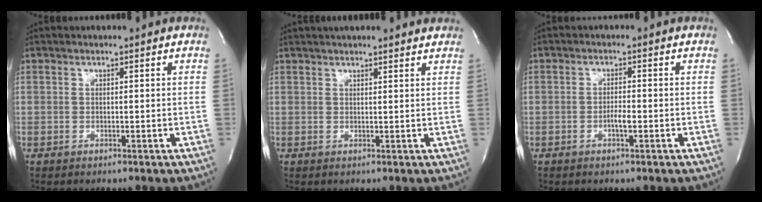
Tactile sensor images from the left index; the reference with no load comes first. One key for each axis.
{"total": 10.8, "fx": 9.6, "fy": 1.8, "fz": 4.5, "tx": -0.061, "ty": 0.031, "tz": 0.119}
{"total": 1.9, "fx": -0.8, "fy": 0.3, "fz": 1.7, "tx": -0.031, "ty": 0.001, "tz": -0.015}